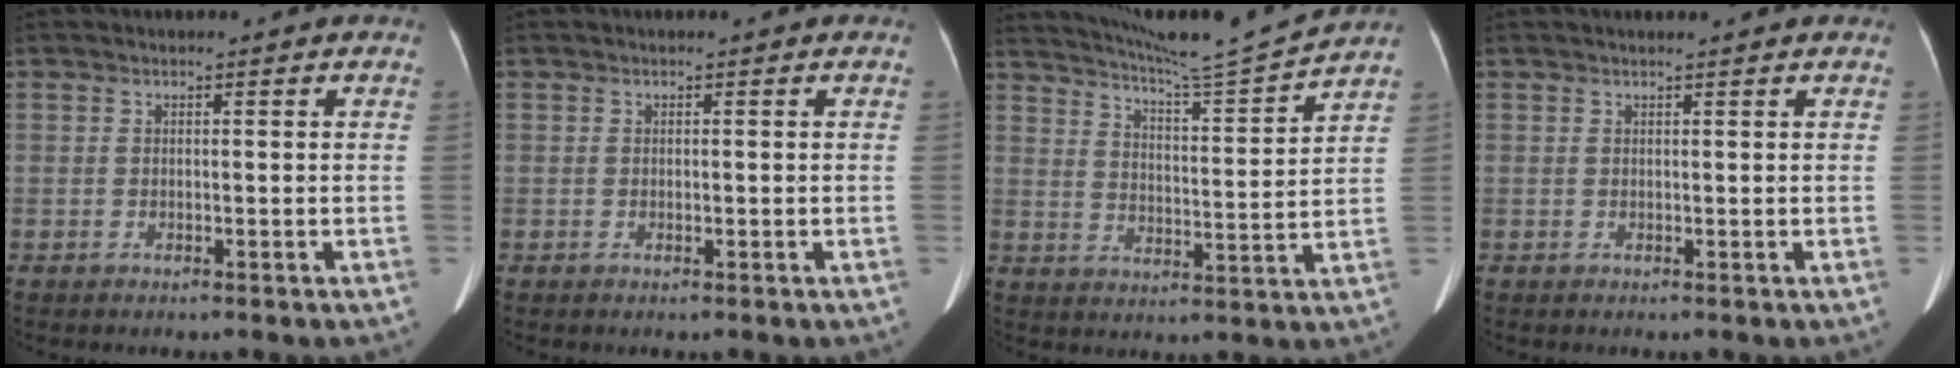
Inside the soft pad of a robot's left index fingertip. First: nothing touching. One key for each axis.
{"total": 0.0}
{"total": 12.4, "fx": 11.8, "fy": -2.7, "fz": 2.9, "tx": -0.060, "ty": -0.043, "tz": 0.183}
{"total": 1.8, "fx": 1.6, "fy": 0.0, "fz": 0.9, "tx": -0.010, "ty": 0.014, "tz": 0.022}